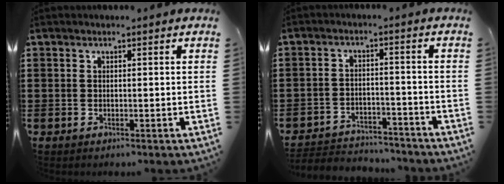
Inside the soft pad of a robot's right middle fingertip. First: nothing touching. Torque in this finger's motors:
{"motor_torque": [0.94, -0.39, 0.08, 0.08]}